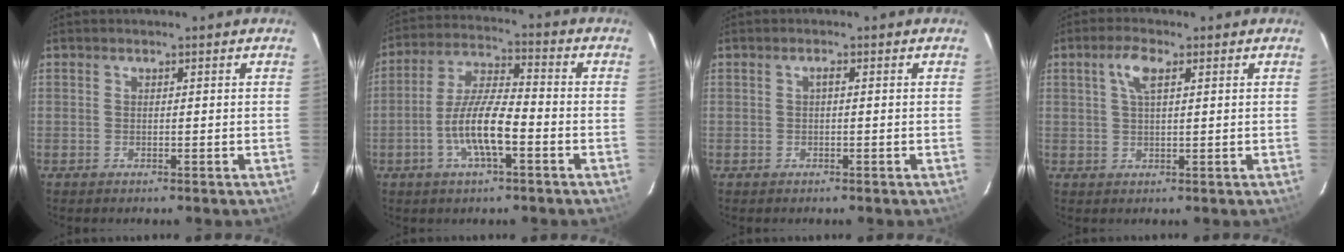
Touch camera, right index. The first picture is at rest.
{"total": 10.1, "force": [-3.8, 2.5, 9.0], "torque": [-0.182, 0.001, -0.072]}
{"total": 0.7, "force": [0.0, 0.2, 0.7], "torque": [-0.011, 0.006, -0.002]}
{"total": 3.9, "force": [1.6, 1.4, 3.3], "torque": [-0.066, 0.009, 0.030]}